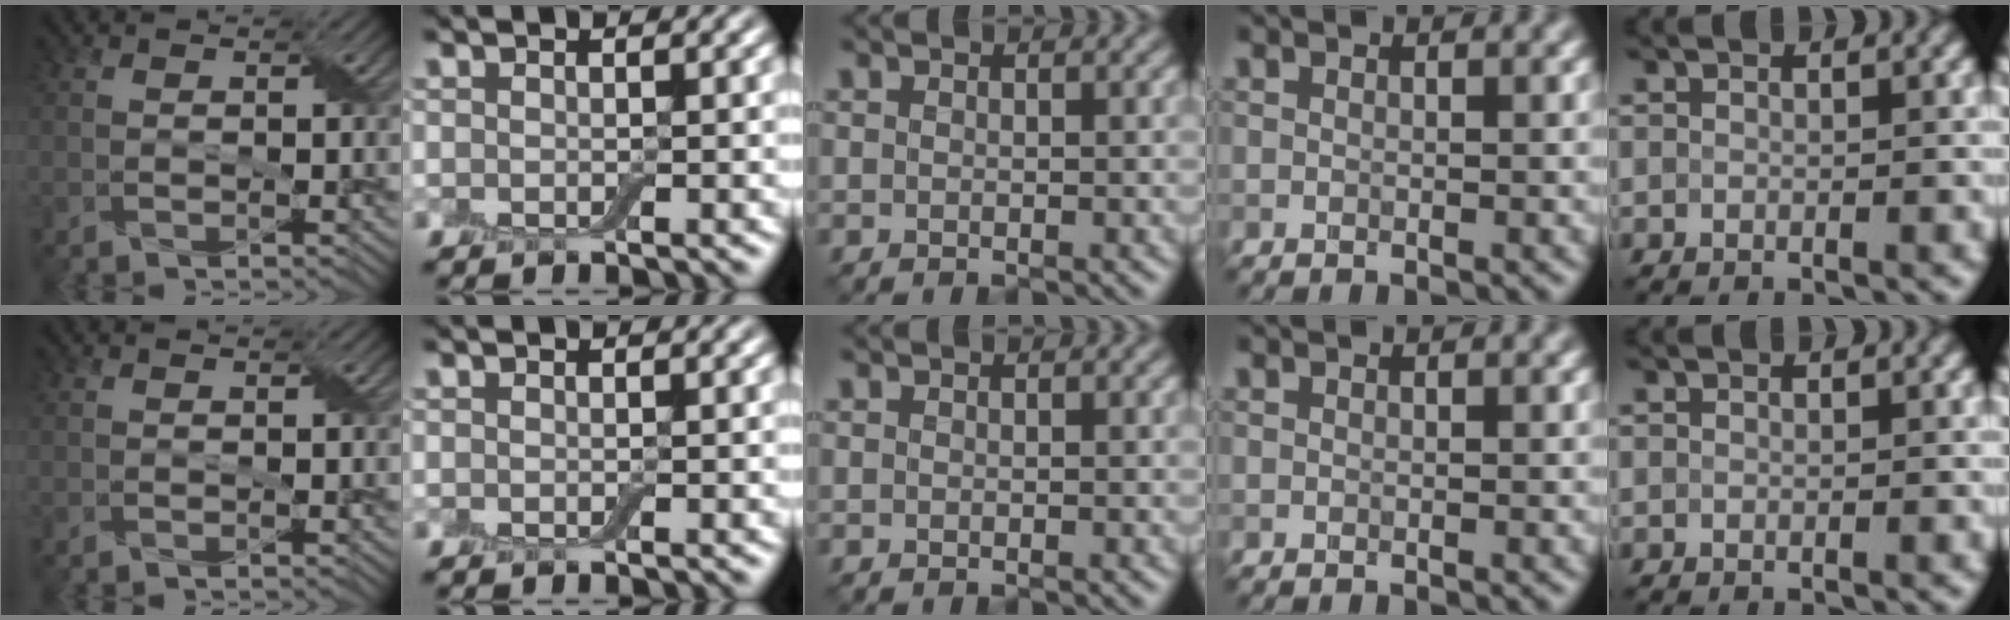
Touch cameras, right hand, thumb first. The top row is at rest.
{}